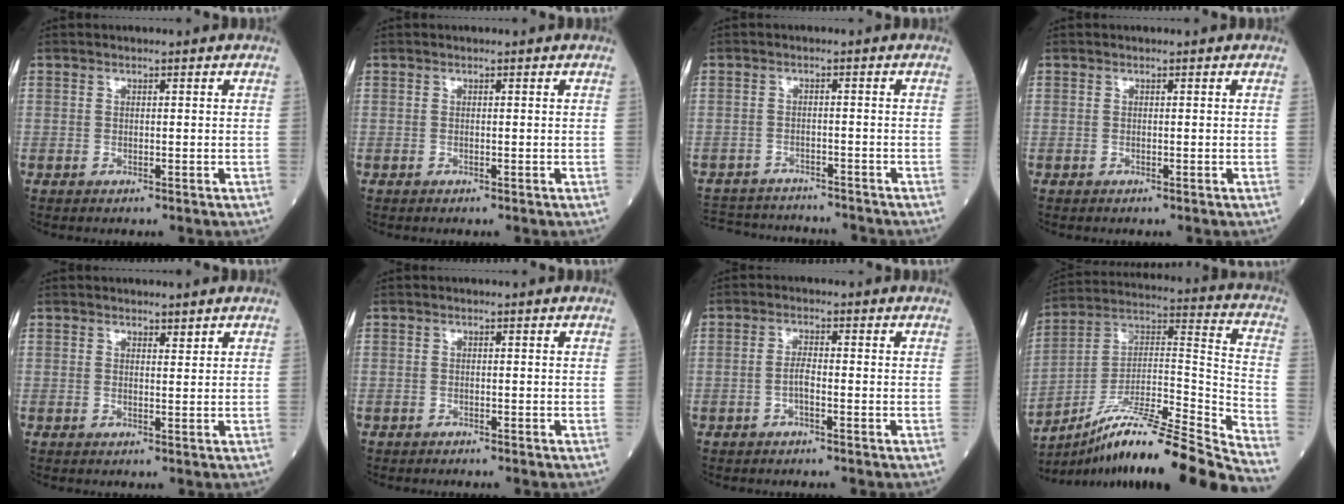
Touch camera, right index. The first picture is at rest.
{"total": 0.0}
{"total": 11.4, "force": [-10.7, 3.1, 2.7], "torque": [-0.058, 0.004, -0.149]}
{"total": 0.0}
{"total": 1.0, "force": [0.9, 0.2, 0.3], "torque": [-0.010, -0.005, 0.015]}
{"total": 0.6, "force": [-0.5, 0.3, 0.0], "torque": [-0.011, 0.000, -0.015]}
{"total": 2.2, "force": [-0.9, 0.4, 1.9], "torque": [-0.036, 0.002, -0.018]}
{"total": 25.2, "force": [-21.1, -0.8, 13.9], "torque": [-0.186, 0.000, -0.350]}